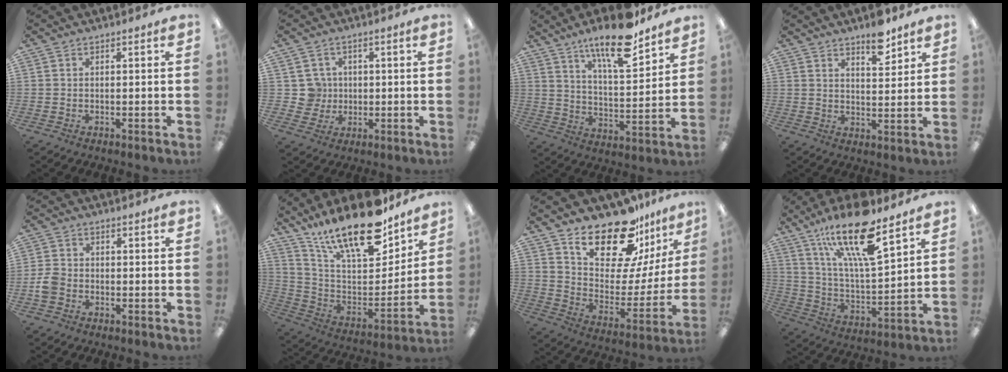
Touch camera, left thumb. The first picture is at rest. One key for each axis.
{"total": 5.7, "fx": 0.9, "fy": 5.6, "fz": 0.3, "tx": -0.002, "ty": 0.002, "tz": 0.017}
{"total": 15.4, "fx": 11.5, "fy": 3.8, "fz": 9.5, "tx": -0.156, "ty": -0.063, "tz": 0.191}
{"total": 6.8, "fx": 5.4, "fy": 2.4, "fz": 3.4, "tx": -0.030, "ty": -0.038, "tz": 0.089}
{"total": 4.3, "fx": -1.5, "fy": 3.4, "fz": 2.2, "tx": -0.041, "ty": 0.010, "tz": -0.027}
{"total": 22.4, "fx": 17.1, "fy": 7.5, "fz": 12.3, "tx": -0.213, "ty": -0.113, "tz": 0.296}
{"total": 20.6, "fx": 16.5, "fy": 8.1, "fz": 9.2, "tx": -0.149, "ty": -0.124, "tz": 0.290}
{"total": 20.7, "fx": 14.0, "fy": 5.9, "fz": 14.1, "tx": -0.246, "ty": -0.078, "tz": 0.235}